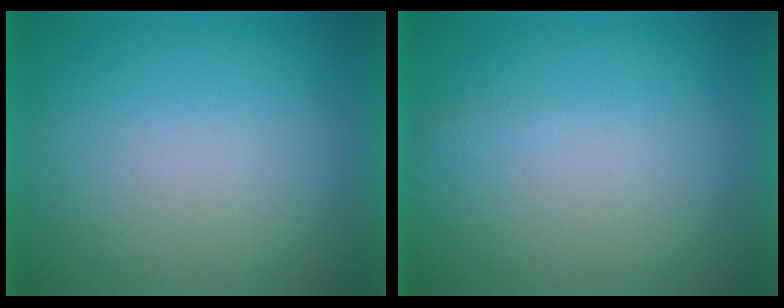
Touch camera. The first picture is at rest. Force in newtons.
{"total": 1.1}